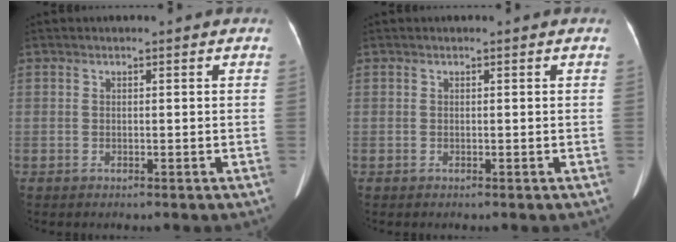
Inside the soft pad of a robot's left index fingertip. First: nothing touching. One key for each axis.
{"total": 0.0}